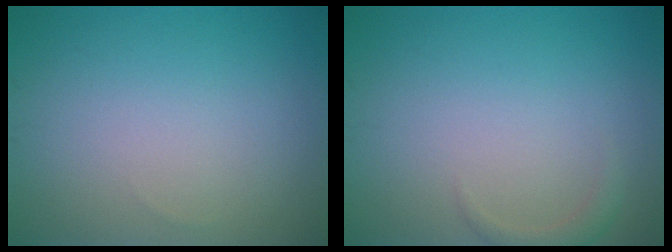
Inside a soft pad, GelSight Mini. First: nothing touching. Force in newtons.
{"total": 1.2, "press": 1.2, "slide": 0.1}